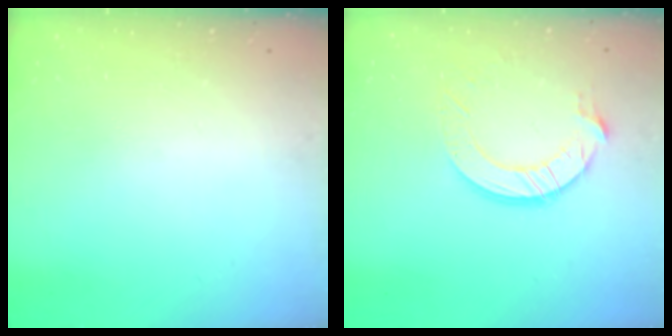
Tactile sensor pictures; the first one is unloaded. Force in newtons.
{"total": 10.2, "press": 10.2, "slide": 1.0}